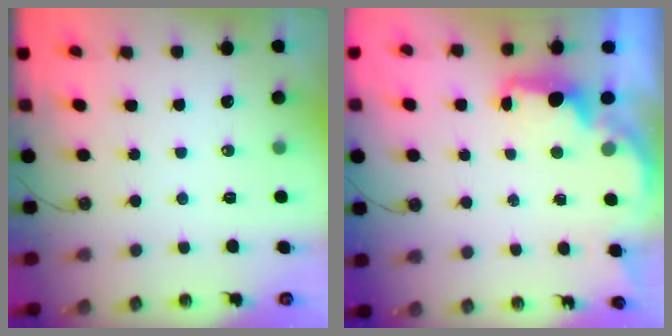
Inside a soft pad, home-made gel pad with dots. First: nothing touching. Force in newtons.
{"total": 2.5, "press": 2.4, "slide": 0.8}